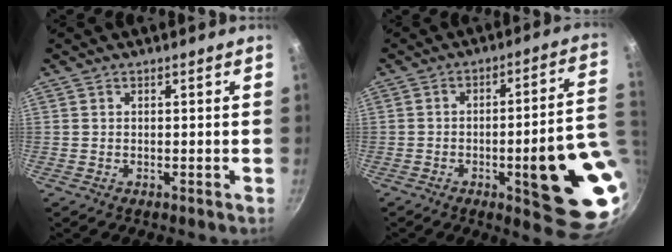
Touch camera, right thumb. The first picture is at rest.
{"total": 19.6, "force": [-3.5, 5.0, 18.6], "torque": [-0.206, 0.011, -0.041]}